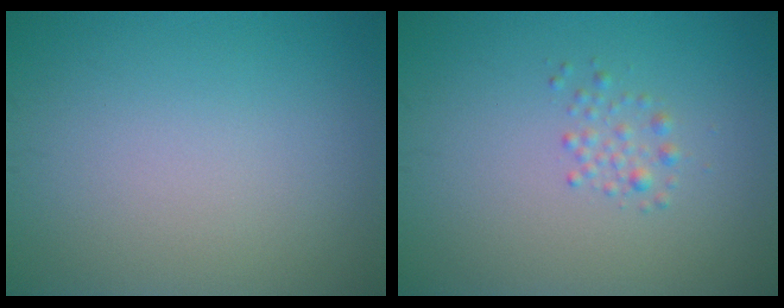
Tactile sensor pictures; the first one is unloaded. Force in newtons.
{"total": 1.3, "press": 1.3, "slide": 0.1}